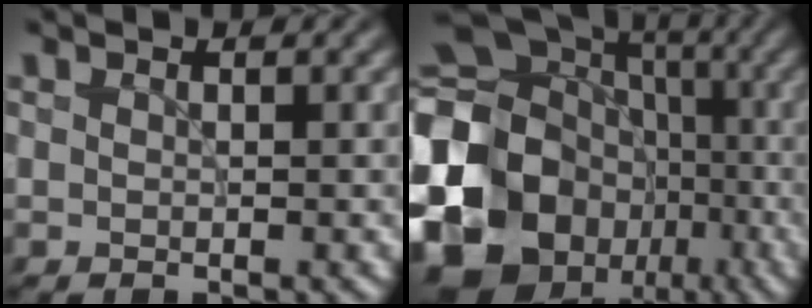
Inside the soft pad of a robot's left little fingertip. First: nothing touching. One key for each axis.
{"total": 22.9, "fx": -5.5, "fy": 19.4, "fz": 10.9, "tx": -0.226, "ty": -0.023, "tz": -0.116}